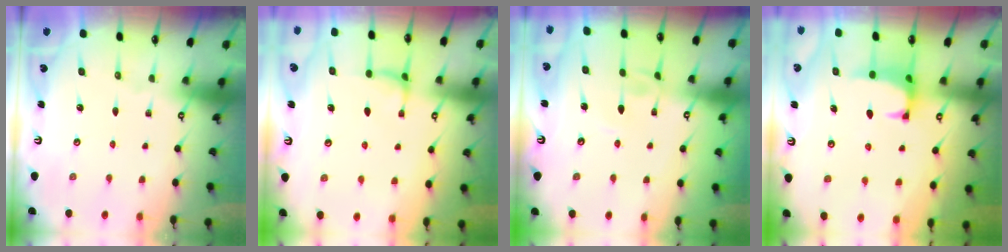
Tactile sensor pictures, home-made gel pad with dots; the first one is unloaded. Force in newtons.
{"total": 0.8, "press": 0.3, "slide": 0.7}
{"total": 3.9, "press": 3.8, "slide": 0.2}
{"total": 0.8, "press": 0.6, "slide": 0.5}